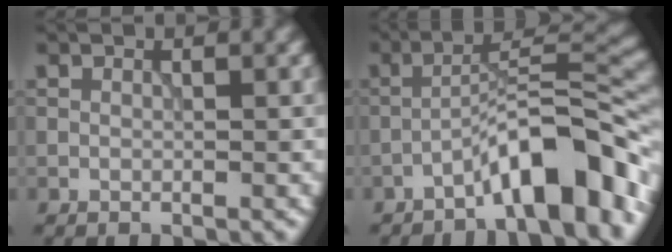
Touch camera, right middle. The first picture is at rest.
{"total": 8.8, "force": [-5.3, 1.8, 6.8], "torque": [-0.097, 0.027, -0.090]}